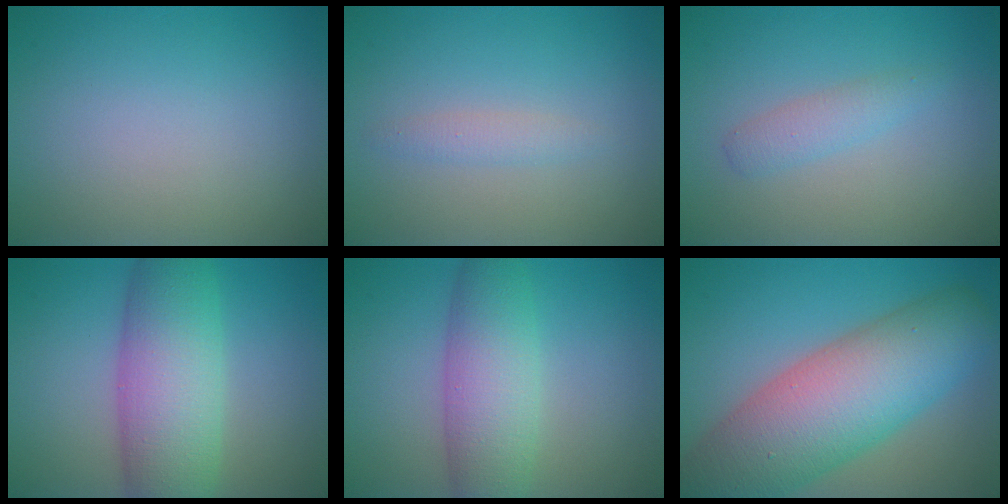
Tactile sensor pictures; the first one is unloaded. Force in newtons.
{"total": 1.2, "press": 1.2, "slide": 0.0}
{"total": 1.7, "press": 1.7, "slide": 0.0}
{"total": 8.5, "press": 8.5, "slide": 0.1}
{"total": 6.0, "press": 6.0, "slide": 0.1}
{"total": 11.7, "press": 11.7, "slide": 0.5}